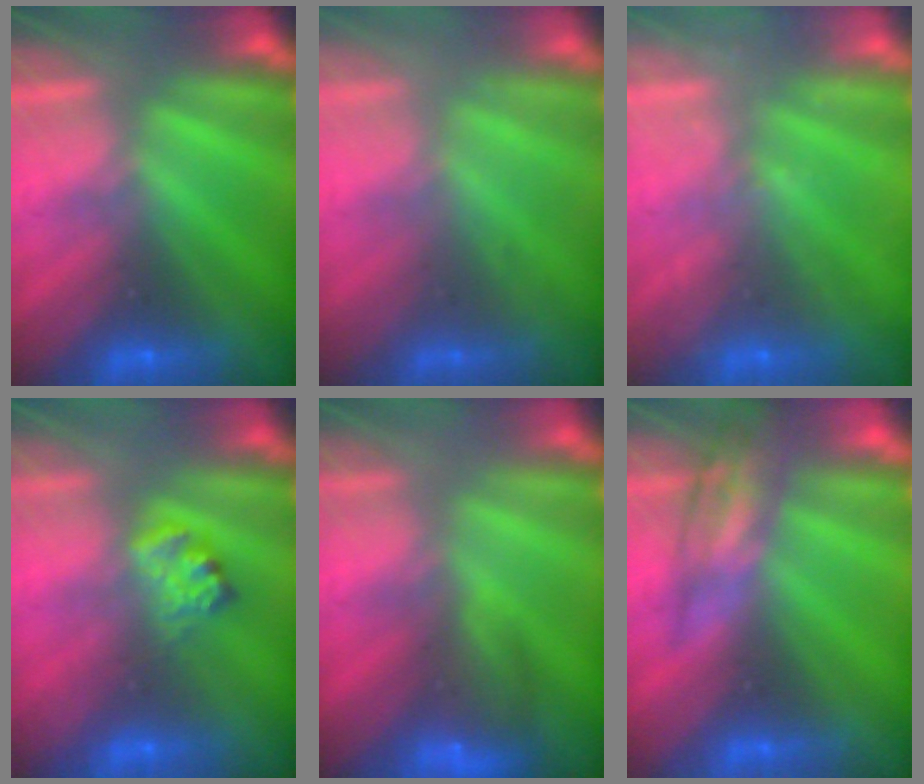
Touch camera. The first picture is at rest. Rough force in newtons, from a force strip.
{"total": 2.2}
{"total": 2.4}
{"total": 2.4}
{"total": 8.6}
{"total": 2.5}